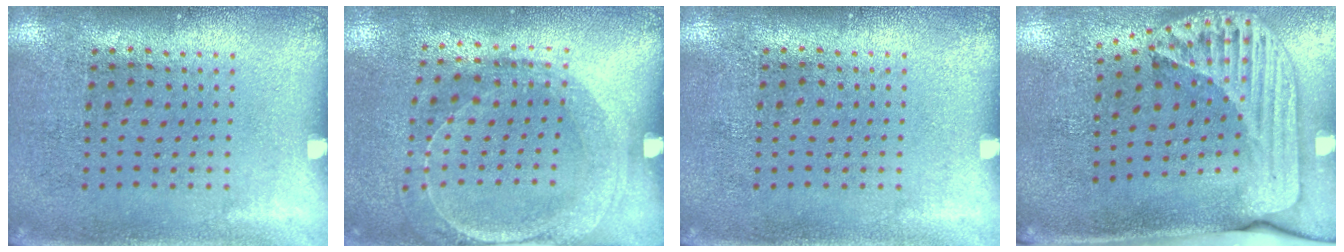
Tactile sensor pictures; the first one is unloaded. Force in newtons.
{"total": 1.5, "press": 1.5, "slide": 0.4}
{"total": 0.0}
{"total": 2.5, "press": 1.8, "slide": 1.8}